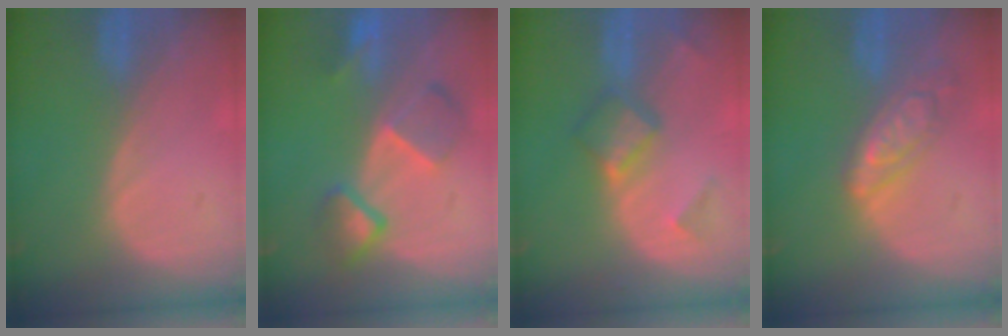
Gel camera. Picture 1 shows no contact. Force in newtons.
{"total": 7.6, "press": 6.7, "slide": 3.5}
{"total": 5.3, "press": 5.0, "slide": 2.0}
{"total": 6.4, "press": 5.6, "slide": 3.1}